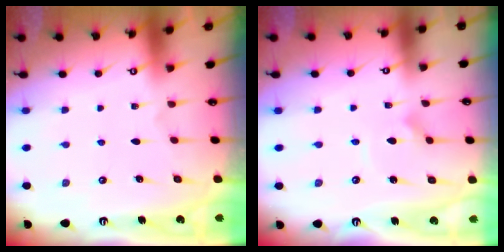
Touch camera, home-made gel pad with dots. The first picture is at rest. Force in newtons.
{"total": 2.6, "press": 2.6, "slide": 0.3}